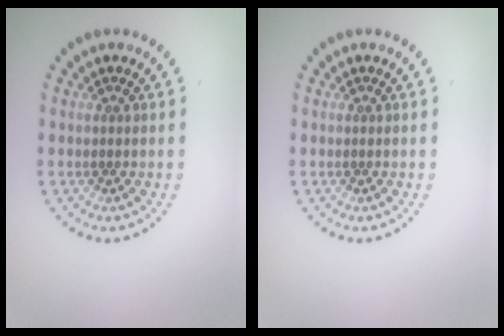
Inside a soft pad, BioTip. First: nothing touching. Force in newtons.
{"total": 0.0}